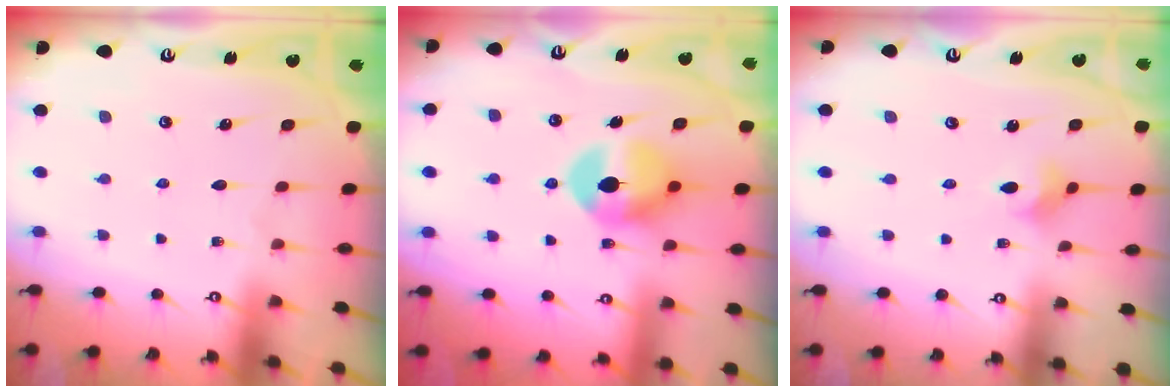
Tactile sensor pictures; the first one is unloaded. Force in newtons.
{"total": 10.6, "press": 10.6, "slide": 0.9}
{"total": 2.7, "press": 2.7, "slide": 0.5}